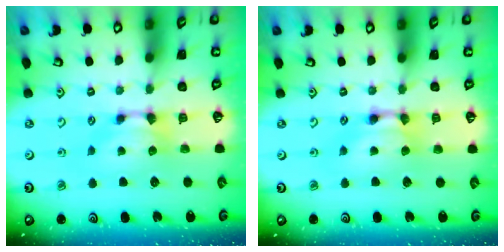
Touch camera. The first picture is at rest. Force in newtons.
{"total": 2.1, "press": 2.1, "slide": 0.2}